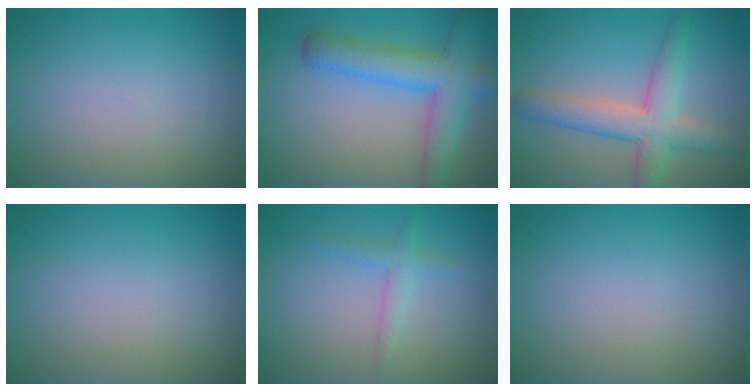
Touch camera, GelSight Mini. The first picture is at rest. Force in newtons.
{"total": 5.3, "press": 5.3, "slide": 0.3}
{"total": 5.1, "press": 5.1, "slide": 0.3}
{"total": 0.0}
{"total": 1.7, "press": 1.7, "slide": 0.1}
{"total": 0.0}